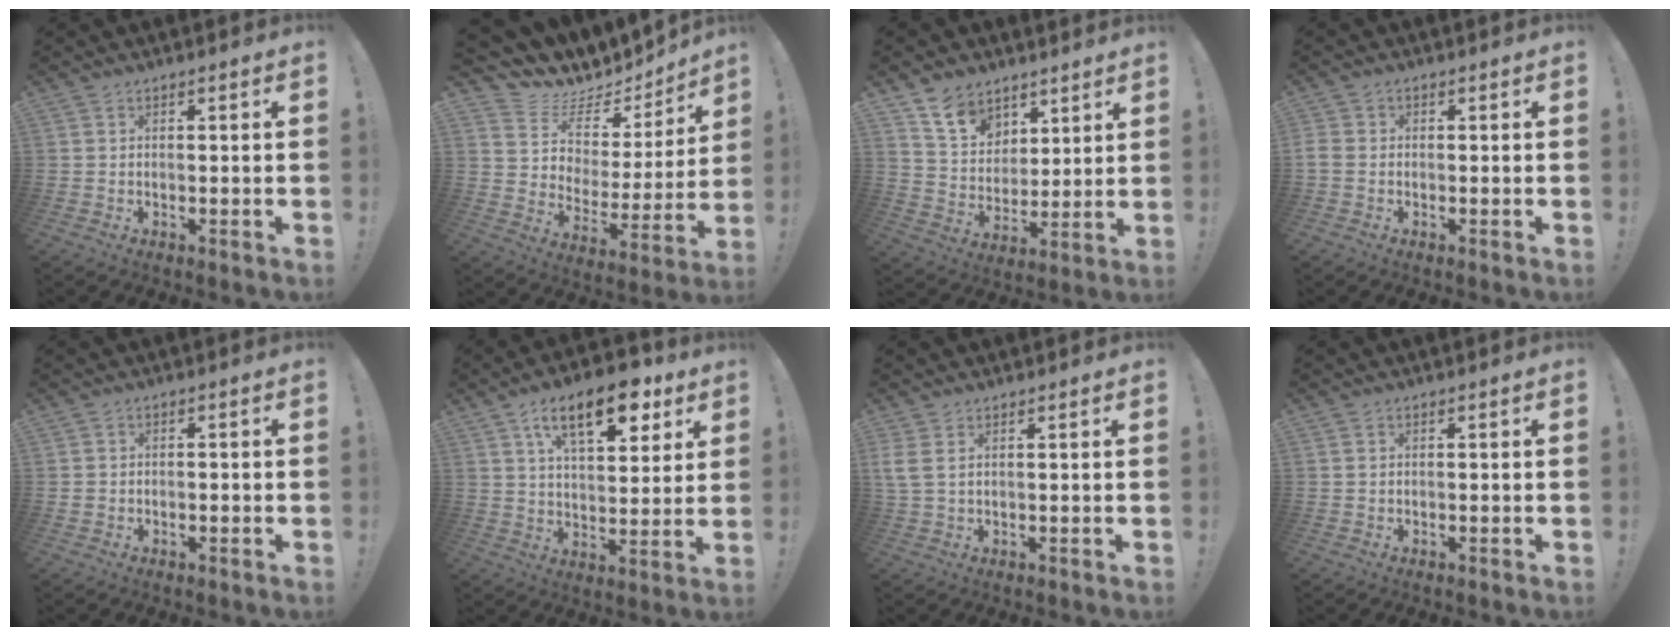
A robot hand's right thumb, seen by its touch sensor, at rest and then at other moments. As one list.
[{"total": 11.5, "force": [9.6, 6.1, 1.5], "torque": [-0.051, -0.087, 0.187]}, {"total": 11.5, "force": [8.0, 7.6, 3.3], "torque": [-0.068, -0.054, 0.160]}, {"total": 2.7, "force": [-0.5, 2.2, 1.6], "torque": [-0.035, 0.007, -0.008]}, {"total": 1.9, "force": [-1.1, 1.3, 0.7], "torque": [-0.012, 0.008, -0.018]}, {"total": 16.9, "force": [8.5, 7.7, 12.4], "torque": [-0.183, -0.028, 0.140]}, {"total": 4.1, "force": [1.7, 2.2, 3.0], "torque": [-0.078, -0.002, 0.034]}, {"total": 0.5, "force": [0.3, 0.4, 0.2], "torque": [-0.009, 0.003, 0.006]}]